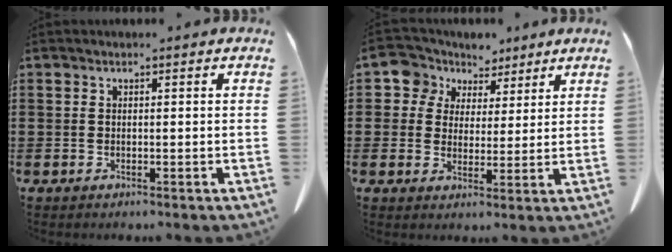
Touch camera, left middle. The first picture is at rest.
{"total": 6.4, "force": [4.2, 4.8, 0.2], "torque": [-0.047, -0.012, 0.076]}